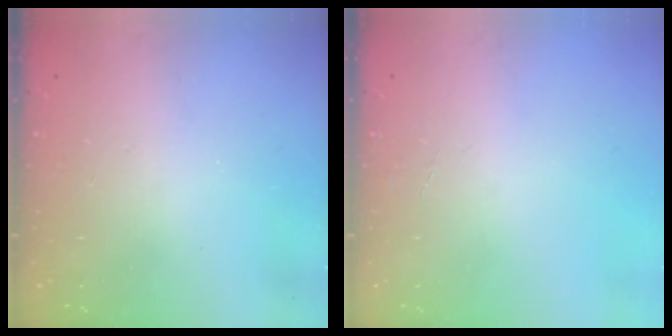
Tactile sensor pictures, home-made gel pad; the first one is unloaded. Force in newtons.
{"total": 3.1, "press": 3.1, "slide": 0.2}